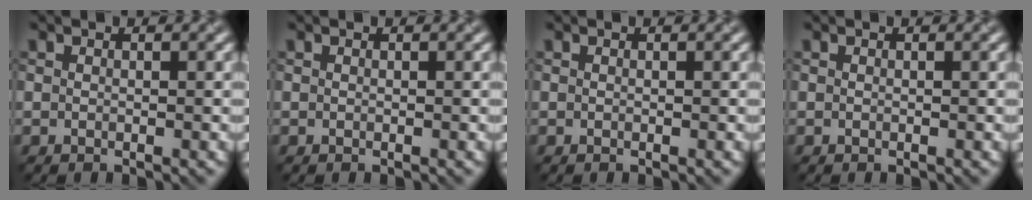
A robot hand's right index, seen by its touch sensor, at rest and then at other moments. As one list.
[{"total": 0.0}, {"total": 0.0}, {"total": 0.0}]